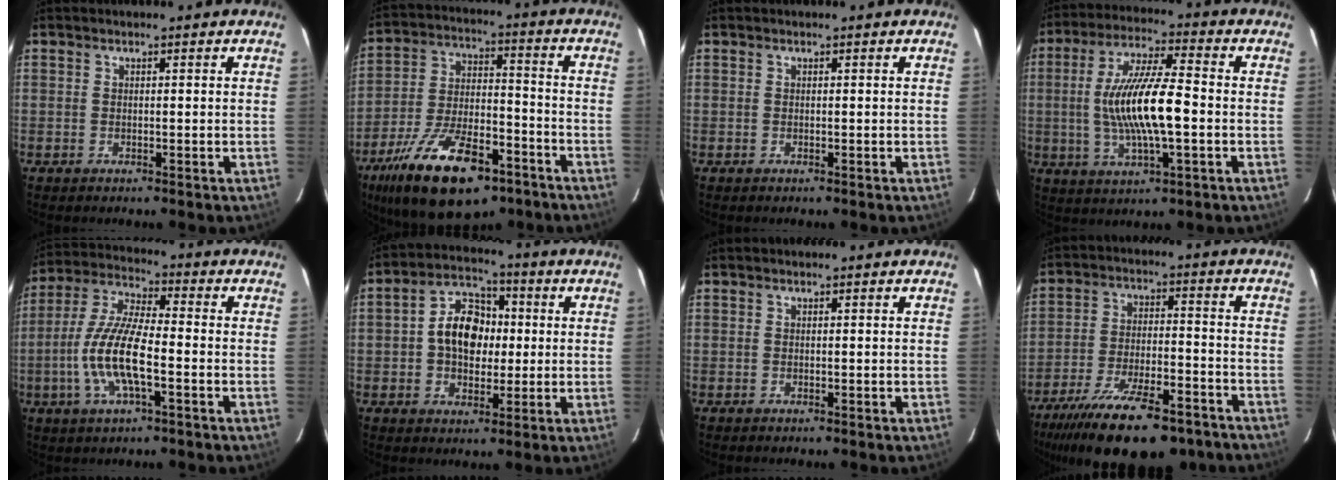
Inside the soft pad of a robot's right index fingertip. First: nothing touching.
{"total": 22.2, "force": [-13.9, 9.4, 14.6], "torque": [-0.274, -0.021, -0.220]}
{"total": 0.0}
{"total": 14.4, "force": [-1.4, 3.2, 14.0], "torque": [-0.269, 0.001, -0.024]}
{"total": 12.9, "force": [-3.5, 3.4, 11.9], "torque": [-0.251, -0.001, -0.070]}
{"total": 9.9, "force": [0.3, 7.1, 6.8], "torque": [-0.128, 0.030, 0.005]}
{"total": 0.0}
{"total": 23.6, "force": [-18.0, 7.7, 13.3], "torque": [-0.250, -0.039, -0.266]}